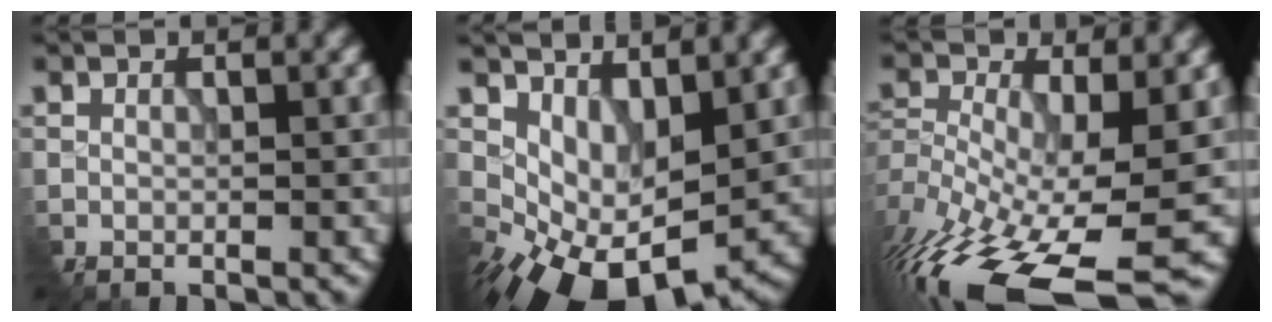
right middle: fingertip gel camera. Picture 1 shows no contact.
{"total": 8.4, "force": [-0.4, 5.4, 6.5], "torque": [-0.110, -0.028, 0.017]}
{"total": 15.3, "force": [-7.0, 6.1, 12.1], "torque": [-0.252, -0.015, -0.099]}